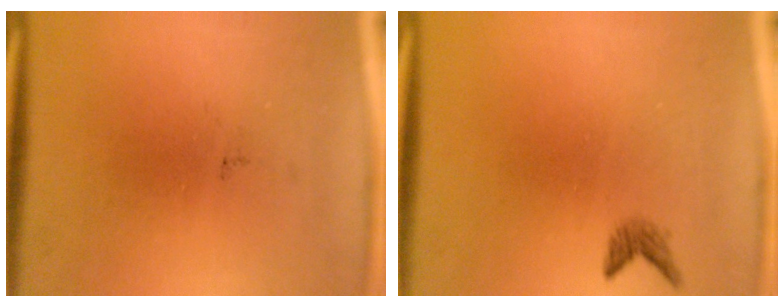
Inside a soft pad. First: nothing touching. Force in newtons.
{"total": 1.1}